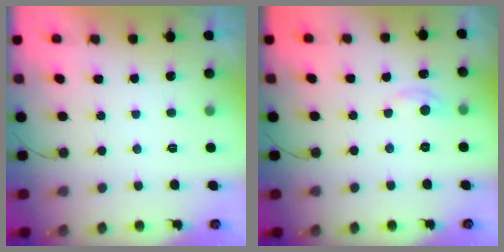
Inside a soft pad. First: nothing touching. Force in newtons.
{"total": 4.3, "press": 4.3, "slide": 0.6}